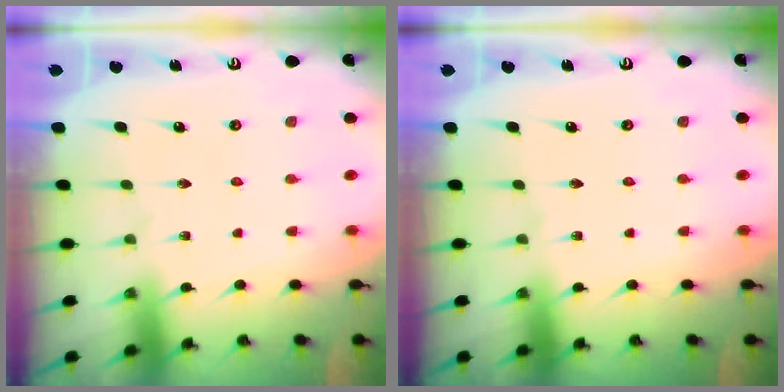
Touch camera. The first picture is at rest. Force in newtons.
{"total": 0.0}